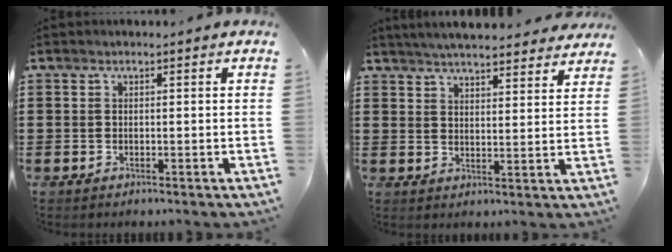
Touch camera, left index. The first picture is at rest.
{"total": 5.0, "force": [4.9, 0.0, 1.1], "torque": [-0.038, -0.023, 0.088]}